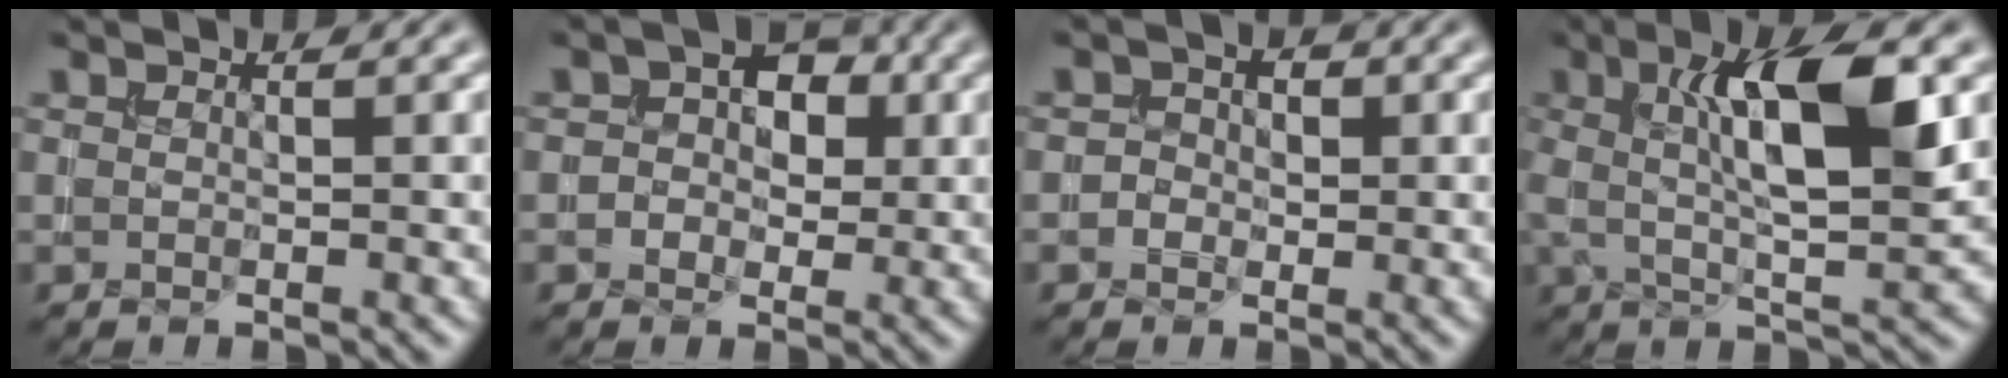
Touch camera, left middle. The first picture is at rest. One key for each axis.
{"total": 3.9, "fx": 0.4, "fy": 3.1, "fz": 2.4, "tx": -0.019, "ty": 0.004, "tz": -0.003}
{"total": 1.9, "fx": -0.2, "fy": 1.7, "fz": 0.6, "tx": 0.005, "ty": 0.002, "tz": -0.009}
{"total": 9.2, "fx": 2.0, "fy": 2.6, "fz": 8.6, "tx": -0.137, "ty": 0.000, "tz": 0.034}